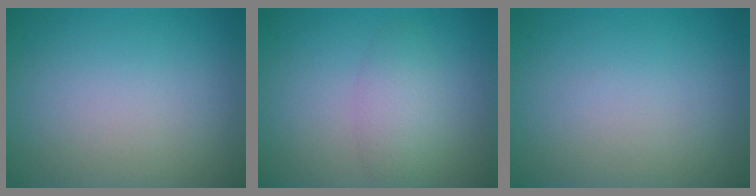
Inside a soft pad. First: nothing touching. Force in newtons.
{"total": 2.7, "press": 2.7, "slide": 0.1}
{"total": 0.0}